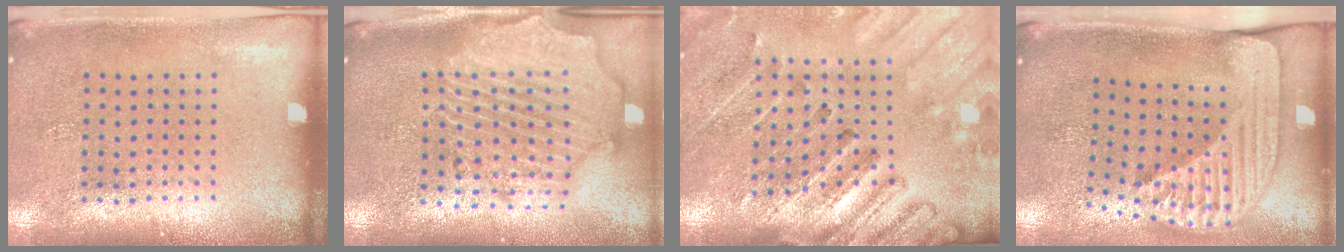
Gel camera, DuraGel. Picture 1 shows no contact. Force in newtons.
{"total": 3.0, "press": 2.6, "slide": 1.5}
{"total": 2.7, "press": 2.7, "slide": 0.3}
{"total": 2.4, "press": 1.8, "slide": 1.7}